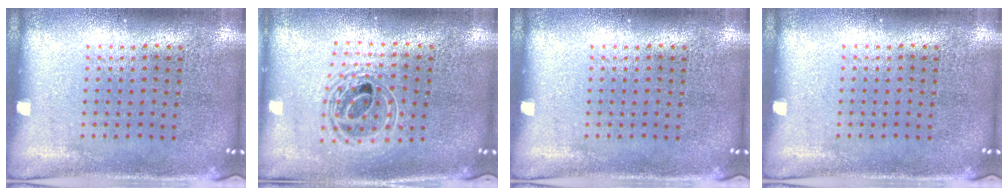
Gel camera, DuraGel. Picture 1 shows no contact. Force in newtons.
{"total": 1.8, "press": 1.4, "slide": 1.1}
{"total": 0.0}
{"total": 0.0}